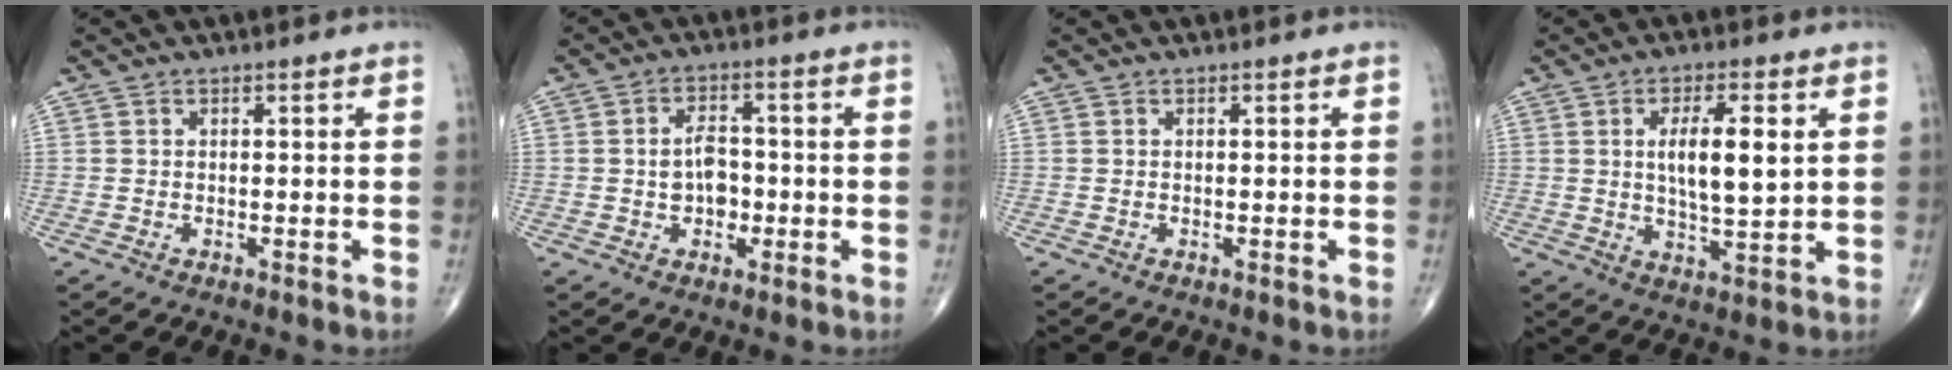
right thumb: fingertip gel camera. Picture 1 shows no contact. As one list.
[{"total": 5.5, "force": [-0.7, 3.6, 4.1], "torque": [-0.053, 0.015, -0.013]}, {"total": 0.0}, {"total": 9.4, "force": [2.1, 2.8, 8.7], "torque": [-0.142, -0.012, 0.040]}]